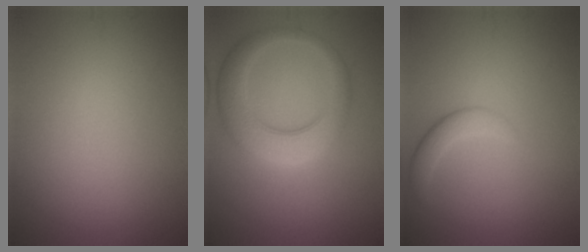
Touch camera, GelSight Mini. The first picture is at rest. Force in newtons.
{"total": 5.3, "press": 5.3, "slide": 0.4}
{"total": 1.9, "press": 1.9, "slide": 0.2}